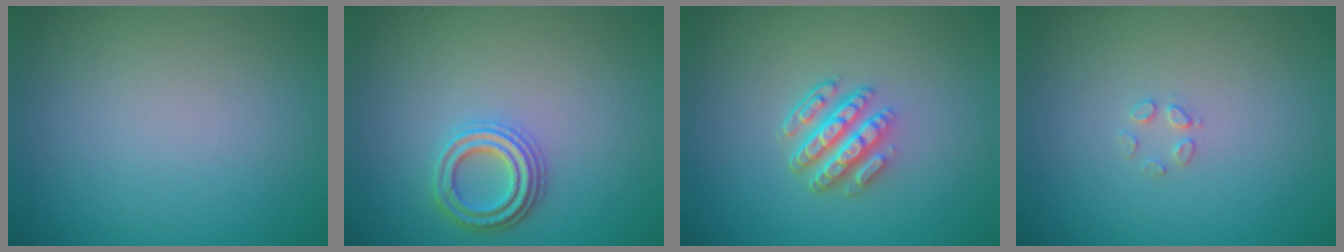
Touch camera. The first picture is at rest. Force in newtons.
{"total": 3.0, "press": 2.7, "slide": 1.1}
{"total": 4.6, "press": 3.3, "slide": 3.1}
{"total": 1.0, "press": 1.0, "slide": 0.1}